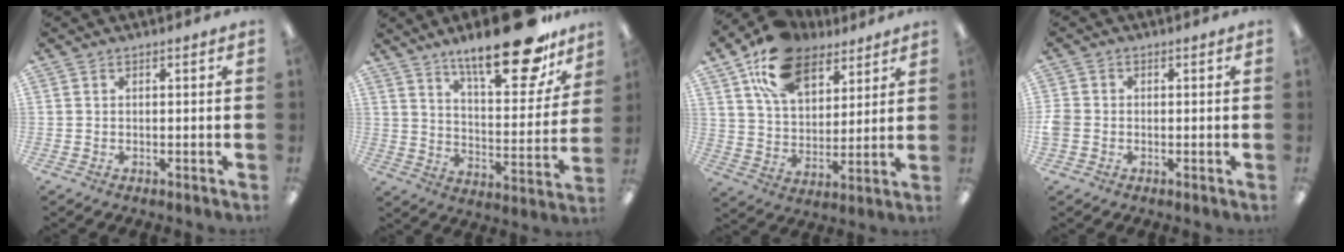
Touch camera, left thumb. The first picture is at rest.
{"total": 22.6, "force": [16.4, 7.2, 13.8], "torque": [-0.199, -0.105, 0.268]}
{"total": 16.8, "force": [10.9, 9.7, 8.4], "torque": [-0.155, -0.042, 0.201]}
{"total": 2.9, "force": [-0.8, 2.4, 1.4], "torque": [-0.021, 0.009, -0.013]}